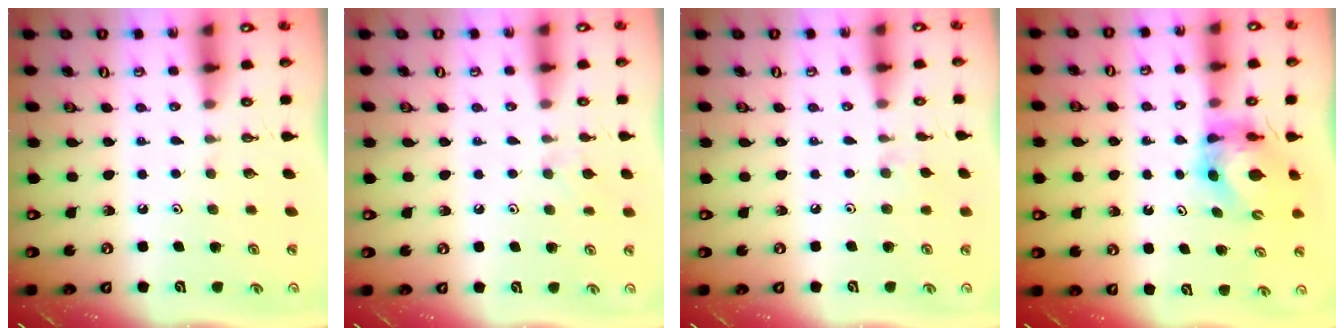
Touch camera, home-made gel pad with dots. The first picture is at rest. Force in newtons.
{"total": 4.7, "press": 4.7, "slide": 0.7}
{"total": 3.8, "press": 3.7, "slide": 0.6}
{"total": 6.2, "press": 6.1, "slide": 0.6}